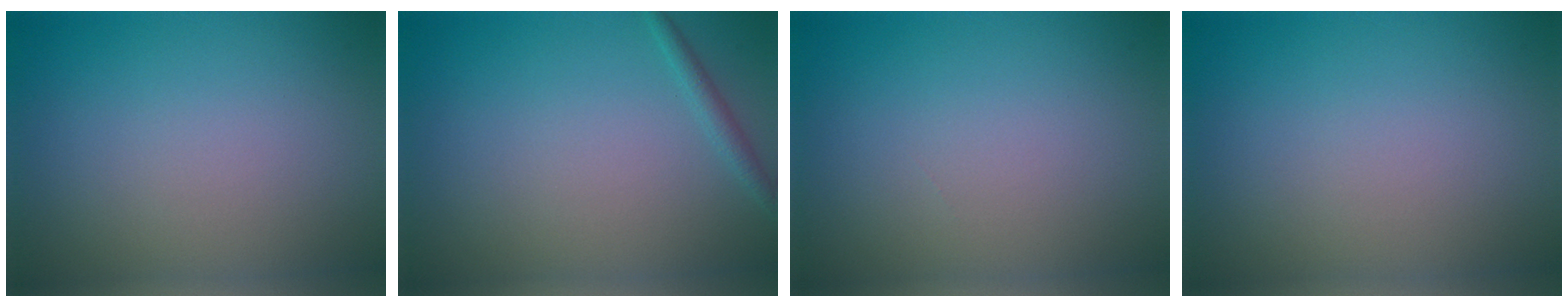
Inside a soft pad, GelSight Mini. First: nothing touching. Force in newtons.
{"total": 1.1, "press": 1.1, "slide": 0.0}
{"total": 0.0}
{"total": 0.0}